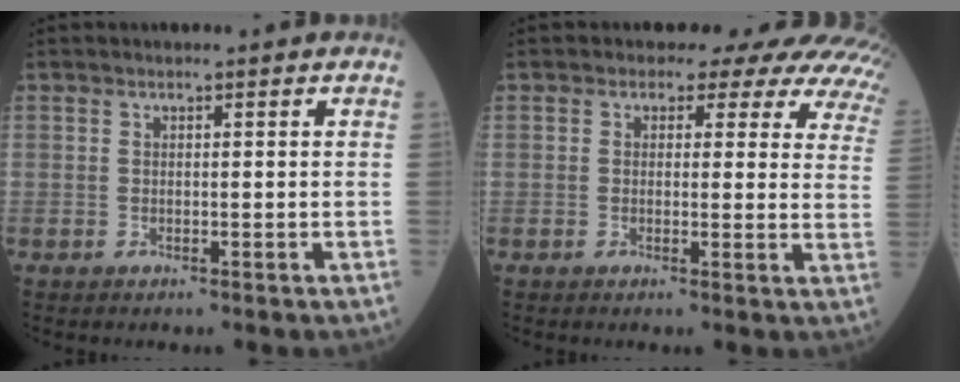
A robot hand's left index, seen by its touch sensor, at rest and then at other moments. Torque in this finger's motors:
{"motor_torque": [0.47, -1.67, 0.26, 0.01]}